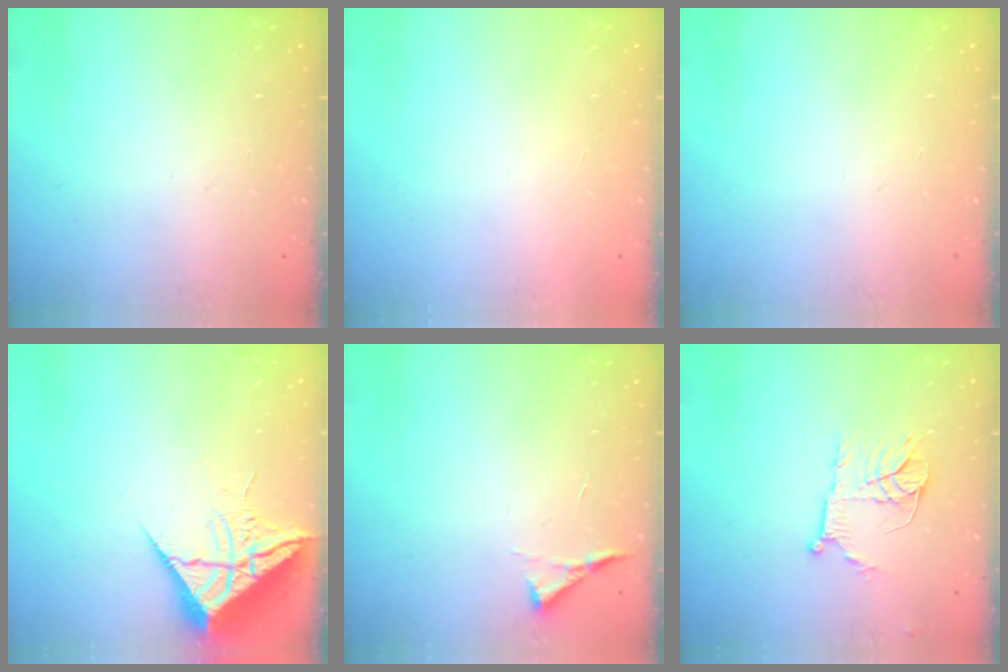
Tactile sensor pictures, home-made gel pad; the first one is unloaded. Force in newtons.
{"total": 1.6, "press": 1.6, "slide": 0.1}
{"total": 0.0}
{"total": 10.4, "press": 10.4, "slide": 0.8}
{"total": 3.6, "press": 3.6, "slide": 0.5}
{"total": 11.2, "press": 11.1, "slide": 0.7}